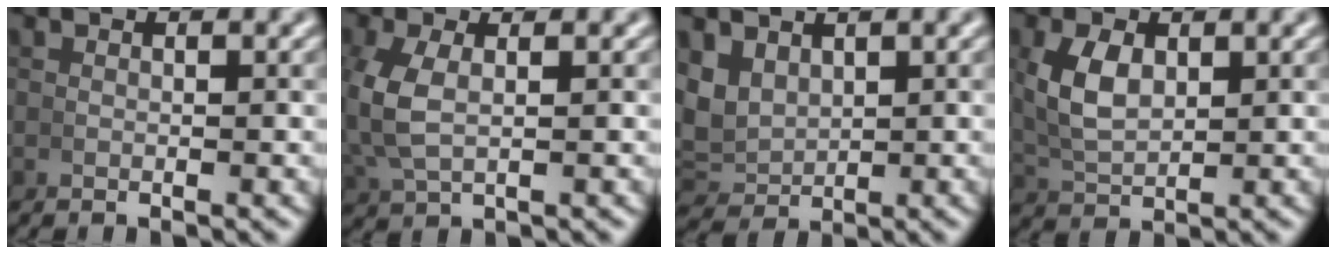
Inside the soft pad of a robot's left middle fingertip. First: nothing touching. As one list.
[{"total": 3.5, "force": [0.5, 2.0, 2.9], "torque": [-0.088, -0.005, 0.021]}, {"total": 6.2, "force": [1.8, 5.1, 3.0], "torque": [-0.097, -0.022, 0.047]}, {"total": 3.8, "force": [1.1, 2.2, 2.9], "torque": [-0.070, -0.005, 0.031]}]